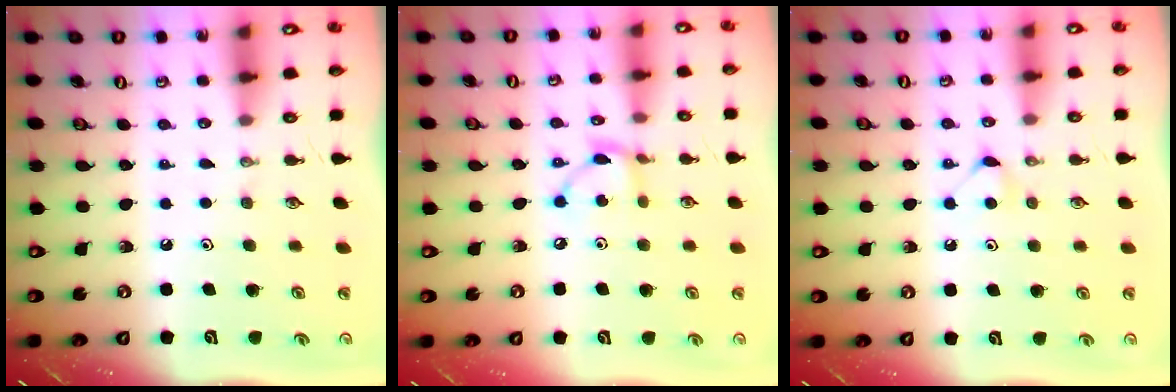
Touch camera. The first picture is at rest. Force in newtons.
{"total": 7.5, "press": 7.5, "slide": 0.2}
{"total": 3.7, "press": 3.7, "slide": 0.4}